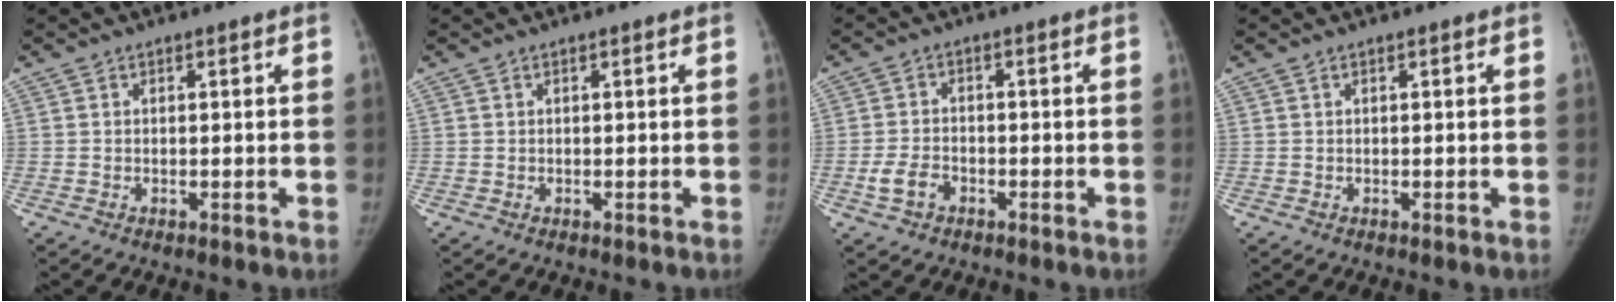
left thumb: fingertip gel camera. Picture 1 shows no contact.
{"total": 0.0}
{"total": 4.3, "force": [-2.0, 2.9, 2.5], "torque": [-0.050, 0.015, -0.036]}
{"total": 0.0}